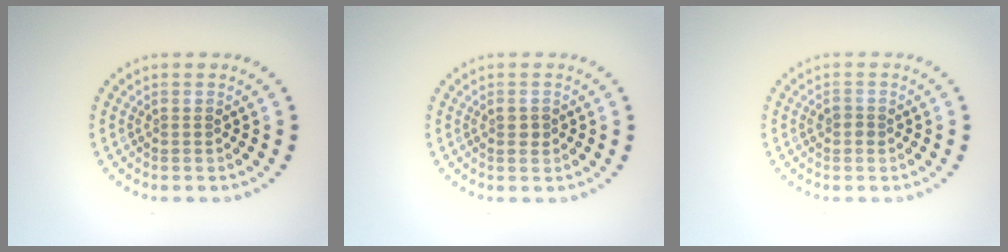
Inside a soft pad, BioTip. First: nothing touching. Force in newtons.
{"total": 1.1, "press": 1.1, "slide": 0.3}
{"total": 0.9, "press": 0.9, "slide": 0.2}